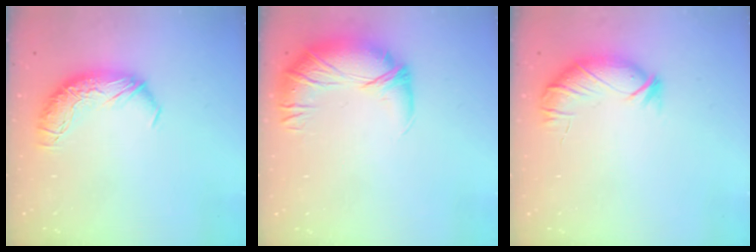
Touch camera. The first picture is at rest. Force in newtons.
{"total": 2.7, "press": 1.3, "slide": 2.3}
{"total": 3.6, "press": 3.5, "slide": 0.8}